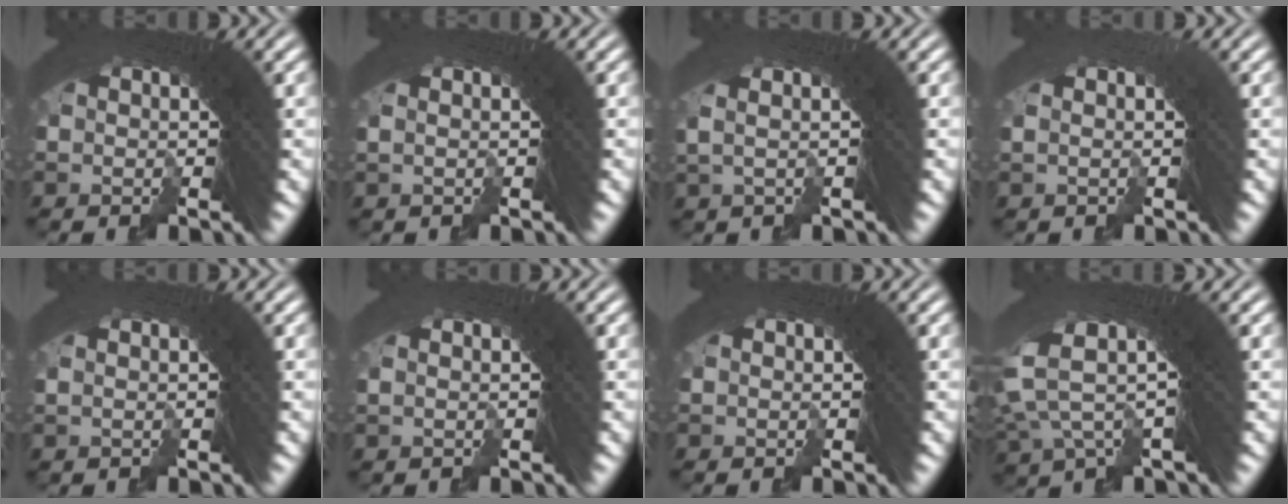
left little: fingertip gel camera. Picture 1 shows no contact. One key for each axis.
{"total": 1.1, "fx": 0.4, "fy": -0.2, "fz": 1.0, "tx": 0.003, "ty": 0.017, "tz": 0.001}
{"total": 3.2, "fx": 1.2, "fy": 1.0, "fz": 2.8, "tx": -0.030, "ty": 0.022, "tz": 0.009}
{"total": 0.8, "fx": -0.6, "fy": -0.4, "fz": -0.4, "tx": 0.001, "ty": 0.001, "tz": -0.008}
{"total": 0.0}
{"total": 0.0}
{"total": 0.0}
{"total": 6.7, "fx": 1.8, "fy": 2.9, "fz": 5.8, "tx": -0.112, "ty": 0.007, "tz": 0.026}